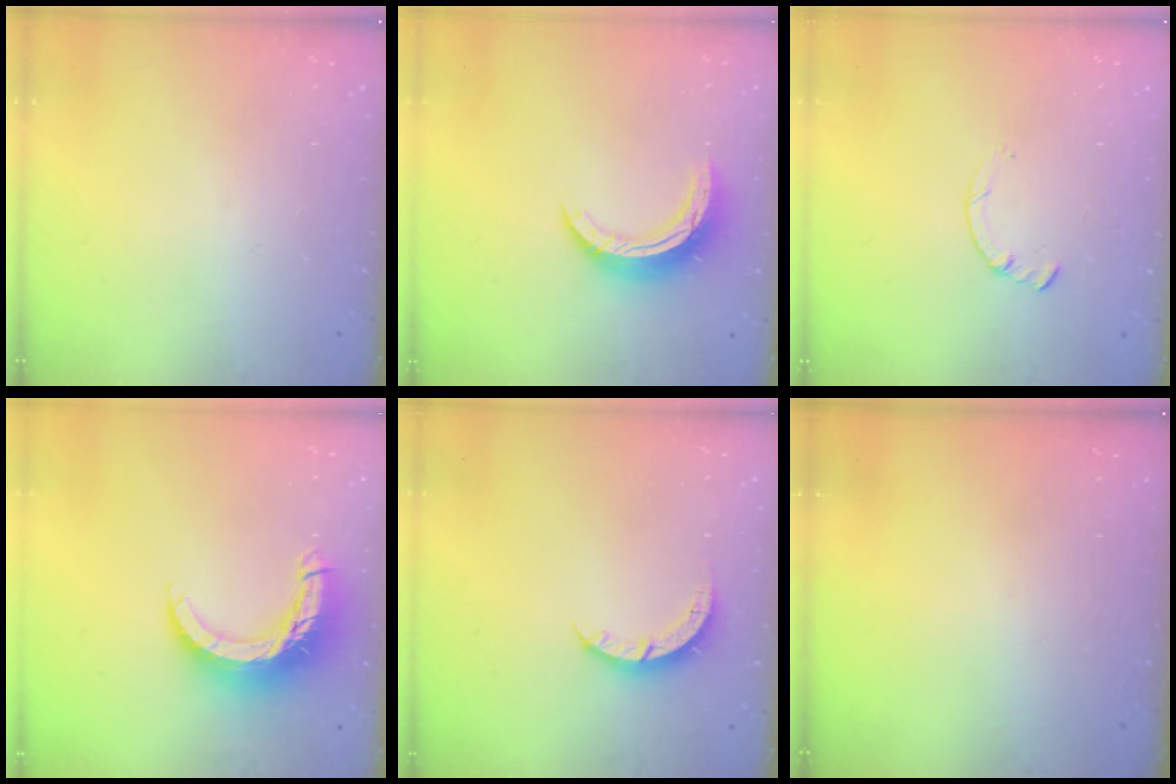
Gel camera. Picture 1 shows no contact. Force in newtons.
{"total": 10.1, "press": 10.1, "slide": 0.1}
{"total": 0.7, "press": 0.6, "slide": 0.2}
{"total": 13.1, "press": 13.0, "slide": 1.3}
{"total": 3.5, "press": 3.5, "slide": 0.3}
{"total": 0.0}